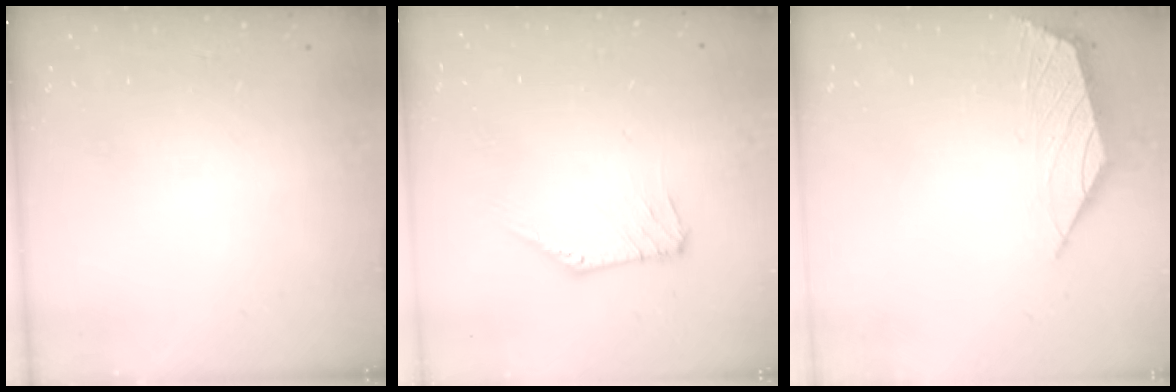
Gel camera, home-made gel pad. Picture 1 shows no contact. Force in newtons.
{"total": 3.6, "press": 3.6, "slide": 0.2}
{"total": 2.2, "press": 2.2, "slide": 0.5}